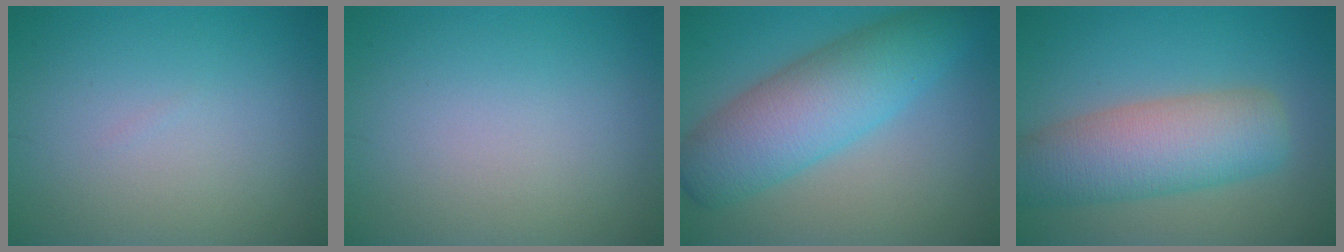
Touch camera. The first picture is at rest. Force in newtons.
{"total": 0.0}
{"total": 6.5, "press": 6.5, "slide": 0.2}
{"total": 7.3, "press": 7.3, "slide": 0.6}